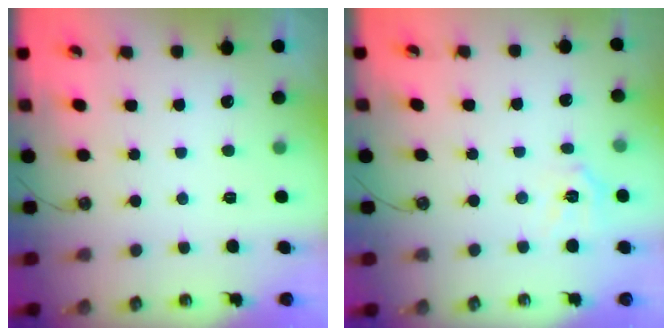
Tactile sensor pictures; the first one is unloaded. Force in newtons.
{"total": 7.9, "press": 7.8, "slide": 0.9}